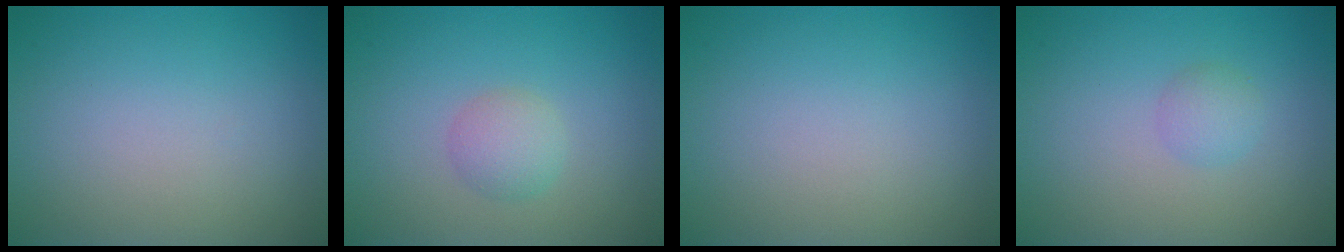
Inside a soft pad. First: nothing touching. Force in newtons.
{"total": 2.0, "press": 2.0, "slide": 0.0}
{"total": 0.0}
{"total": 1.5, "press": 1.5, "slide": 0.1}